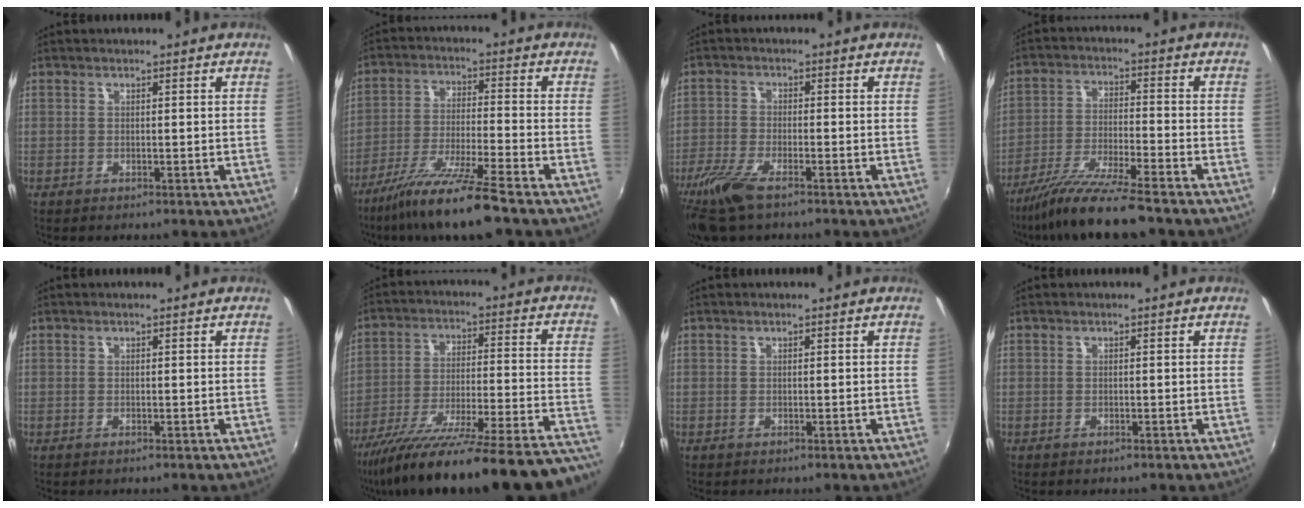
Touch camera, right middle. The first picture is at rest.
{"total": 12.7, "force": [-9.8, -0.3, 8.1], "torque": [-0.172, -0.021, -0.176]}
{"total": 8.9, "force": [-6.2, 2.3, 6.0], "torque": [-0.147, -0.025, -0.123]}
{"total": 11.9, "force": [-9.9, -0.1, 6.6], "torque": [-0.138, -0.019, -0.178]}
{"total": 0.0}
{"total": 33.8, "force": [-29.8, 1.6, 15.8], "torque": [-0.232, -0.091, -0.436]}
{"total": 0.0}
{"total": 0.0}